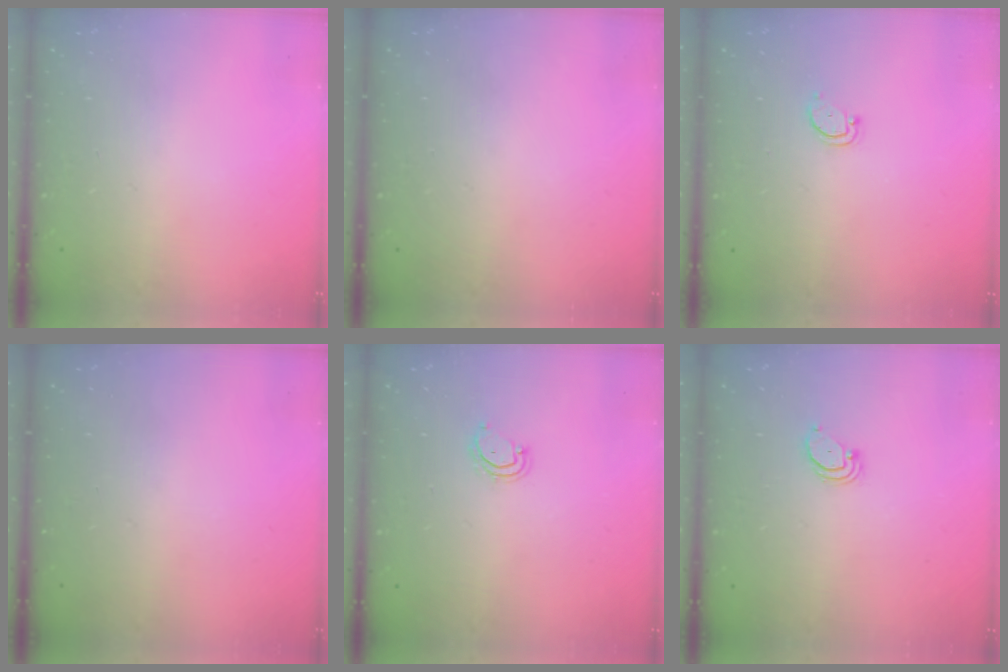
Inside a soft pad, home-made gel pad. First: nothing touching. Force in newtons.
{"total": 0.0}
{"total": 2.3, "press": 2.3, "slide": 0.4}
{"total": 0.0}
{"total": 4.0, "press": 4.0, "slide": 0.3}
{"total": 2.1, "press": 2.1, "slide": 0.2}